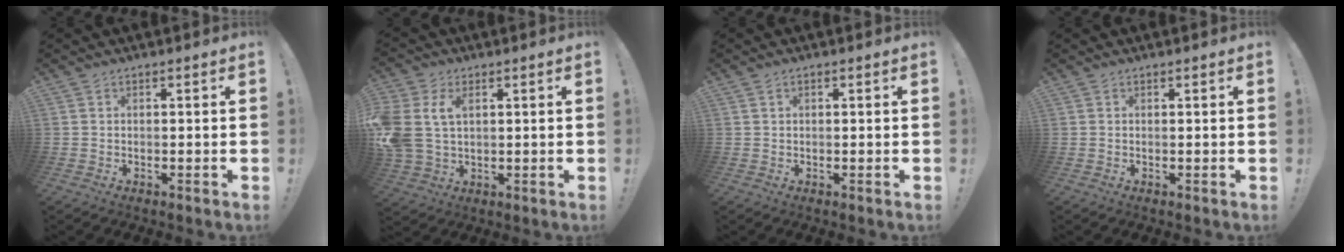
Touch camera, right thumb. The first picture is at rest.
{"total": 10.7, "force": [3.6, 7.5, 6.7], "torque": [-0.143, -0.009, 0.069]}
{"total": 0.5, "force": [0.2, 0.5, 0.2], "torque": [-0.005, 0.002, 0.003]}
{"total": 0.0}